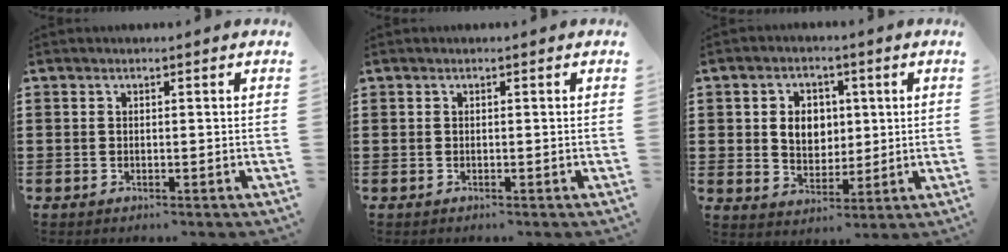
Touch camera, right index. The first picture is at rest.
{"total": 0.0}
{"total": 5.5, "force": [0.9, 4.5, 3.1], "torque": [-0.062, 0.008, 0.009]}